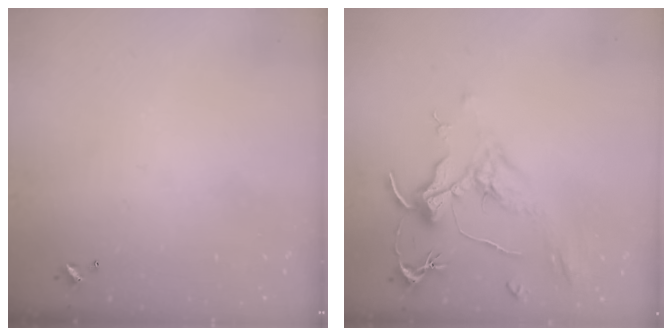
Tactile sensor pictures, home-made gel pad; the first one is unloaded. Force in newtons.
{"total": 2.1, "press": 2.0, "slide": 0.8}